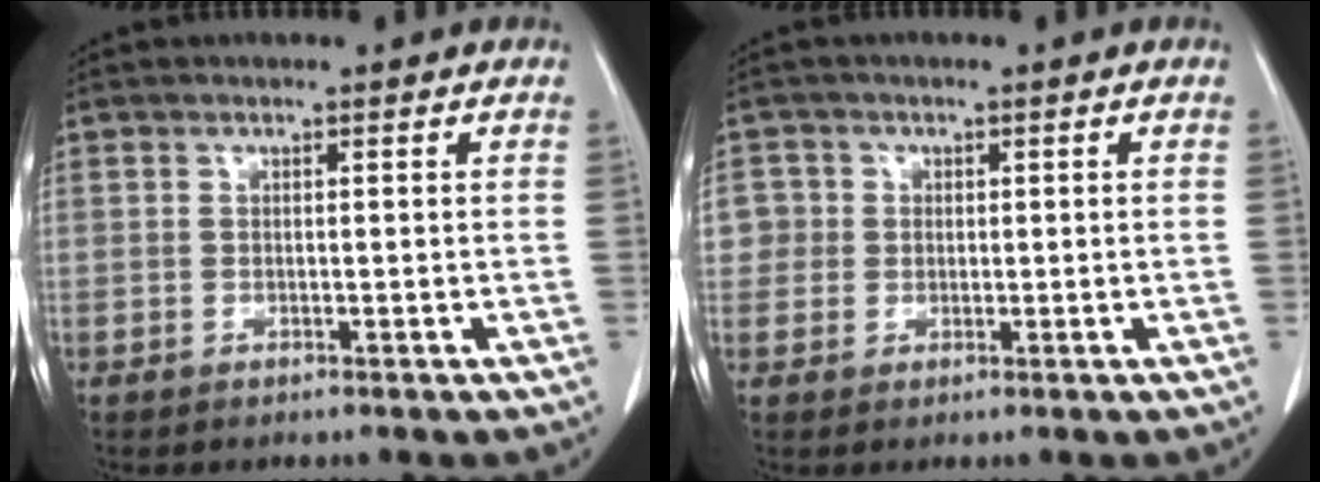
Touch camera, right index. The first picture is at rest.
{"total": 4.4, "force": [0.5, 4.4, 0.4], "torque": [0.003, 0.014, 0.008]}